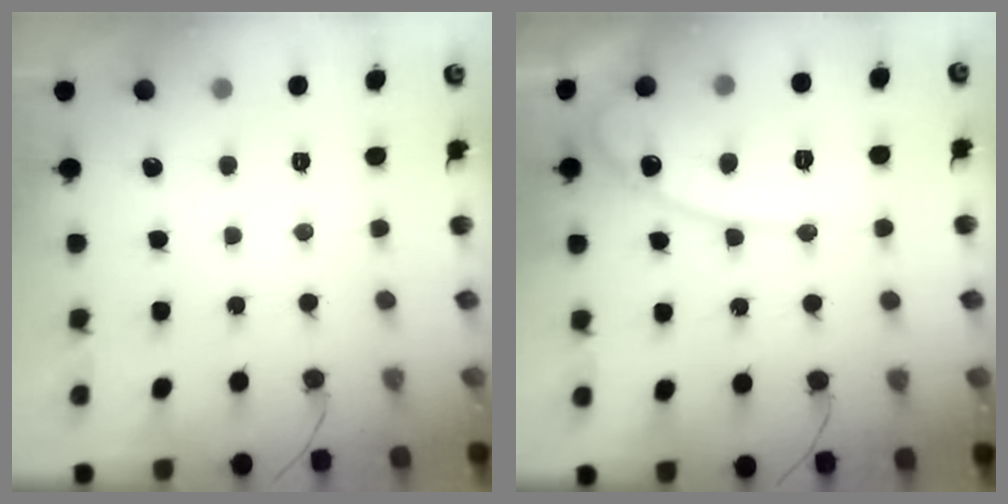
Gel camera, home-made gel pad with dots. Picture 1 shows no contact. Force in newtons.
{"total": 13.1, "press": 13.1, "slide": 1.3}